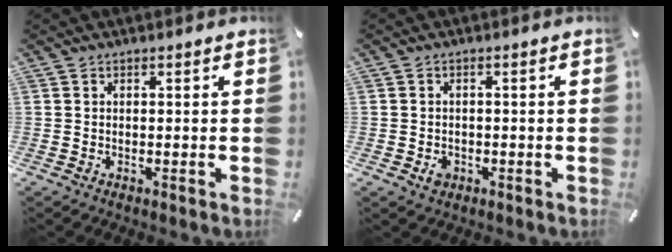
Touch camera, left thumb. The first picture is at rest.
{"total": 2.2, "force": [-0.8, 1.8, 1.0], "torque": [-0.018, 0.003, -0.014]}